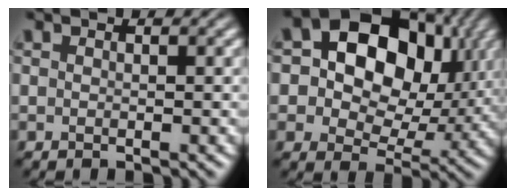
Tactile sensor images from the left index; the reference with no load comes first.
{"total": 14.4, "force": [3.7, 10.2, 9.4], "torque": [-0.136, 0.024, 0.059]}